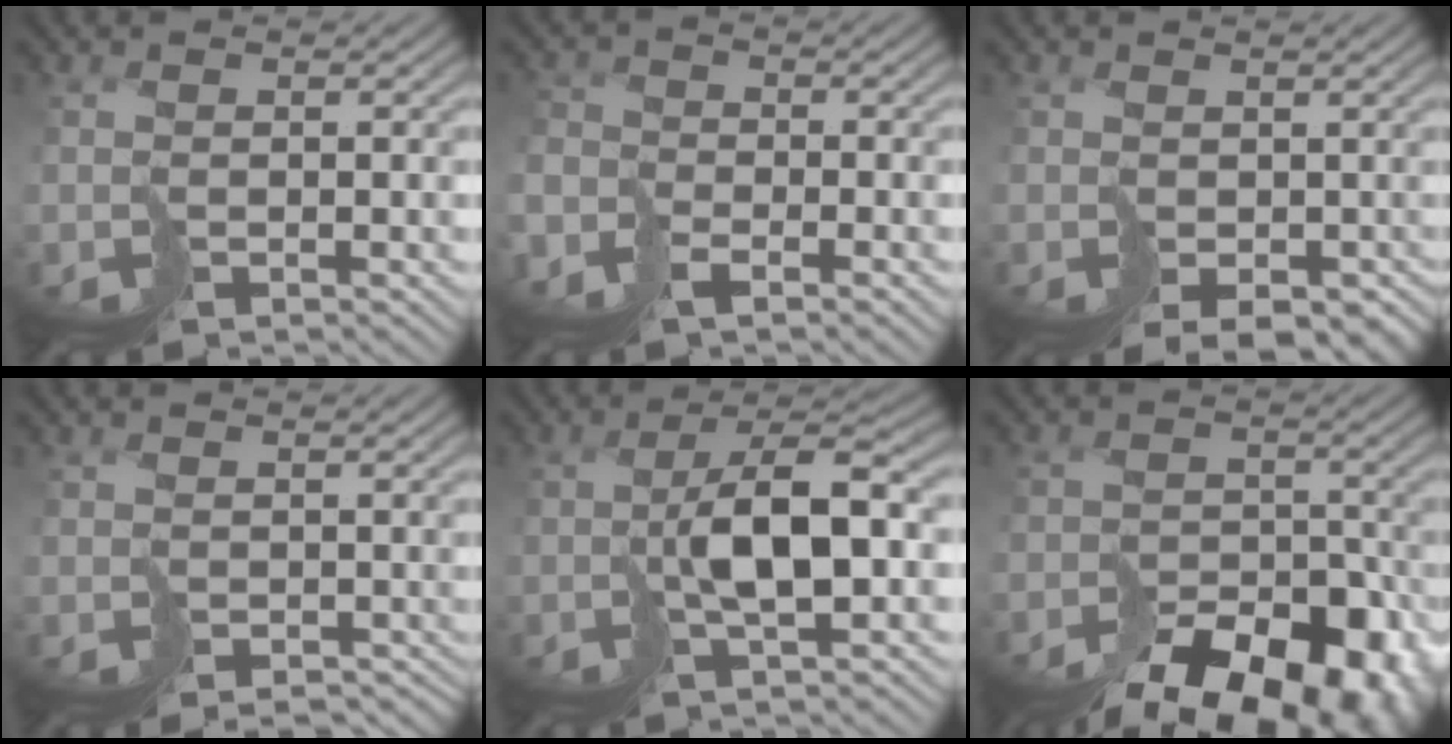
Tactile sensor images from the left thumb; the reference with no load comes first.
{"total": 3.4, "force": [-2.9, 1.3, 1.2], "torque": [-0.025, -0.004, -0.063]}
{"total": 4.4, "force": [-1.2, 3.3, 2.8], "torque": [-0.052, -0.019, 0.000]}
{"total": 1.2, "force": [-0.5, 1.0, 0.5], "torque": [-0.005, -0.007, -0.007]}
{"total": 5.4, "force": [0.1, 1.5, 5.2], "torque": [-0.089, 0.018, 0.006]}
{"total": 15.2, "force": [-12.1, 7.4, 5.6], "torque": [-0.082, -0.047, -0.131]}